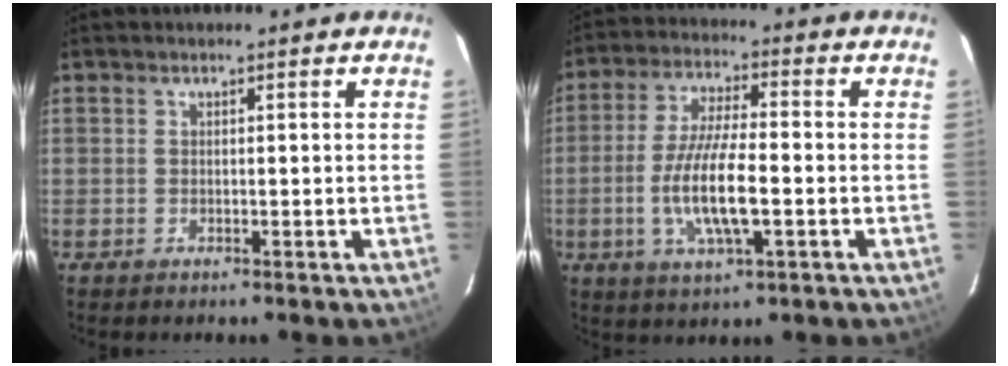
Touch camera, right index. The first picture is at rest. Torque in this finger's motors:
{"motor_torque": [1.38, -0.76, 0.93, 0.21]}